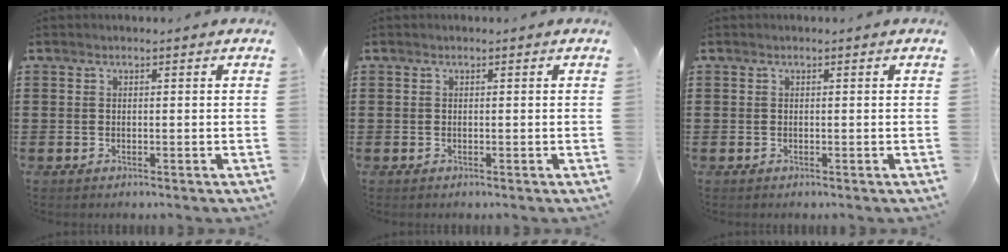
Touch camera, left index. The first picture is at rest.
{"total": 0.0}
{"total": 0.0}